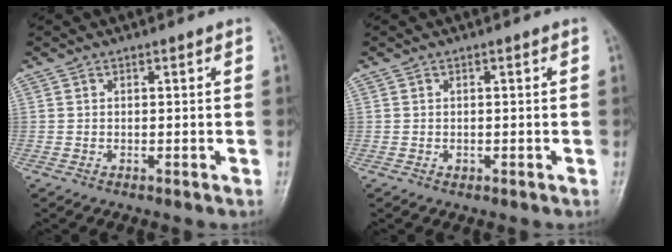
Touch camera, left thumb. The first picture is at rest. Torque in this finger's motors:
{"motor_torque": [-0.05, -0.04, 0.10, 0.01, 0.00]}